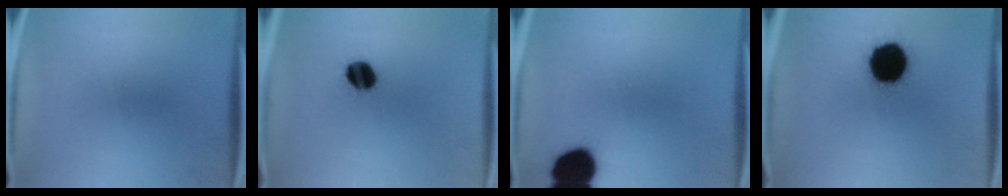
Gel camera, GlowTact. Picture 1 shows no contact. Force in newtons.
{"total": 8.2}
{"total": 12.6}
{"total": 19.1}